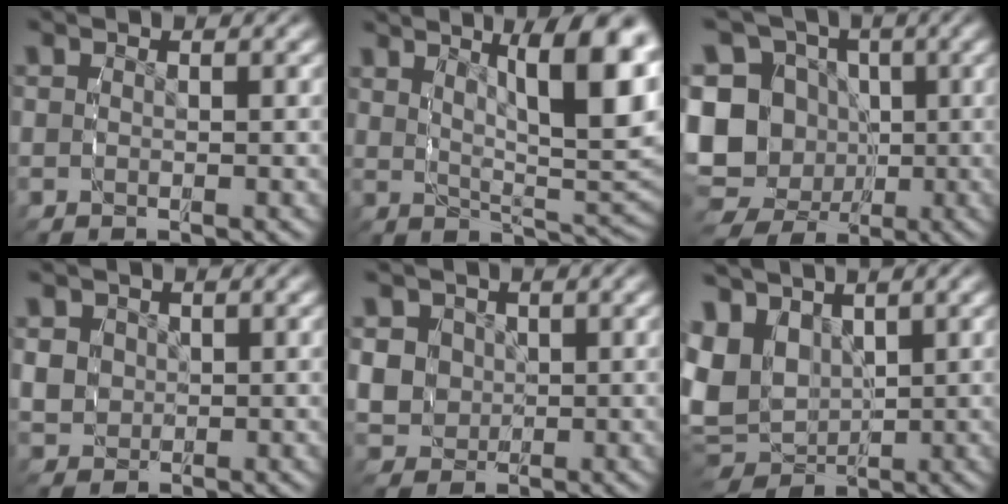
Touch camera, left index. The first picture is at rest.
{"total": 10.6, "force": [3.7, 3.1, 9.4], "torque": [-0.112, -0.001, 0.066]}
{"total": 15.8, "force": [-1.7, 14.0, 7.1], "torque": [-0.158, -0.050, -0.025]}
{"total": 3.1, "force": [0.2, 2.9, 1.2], "torque": [-0.029, -0.011, 0.015]}
{"total": 6.9, "force": [0.4, 6.3, 2.7], "torque": [-0.059, -0.020, 0.015]}
{"total": 8.3, "force": [0.1, 7.0, 4.4], "torque": [-0.121, -0.045, 0.022]}